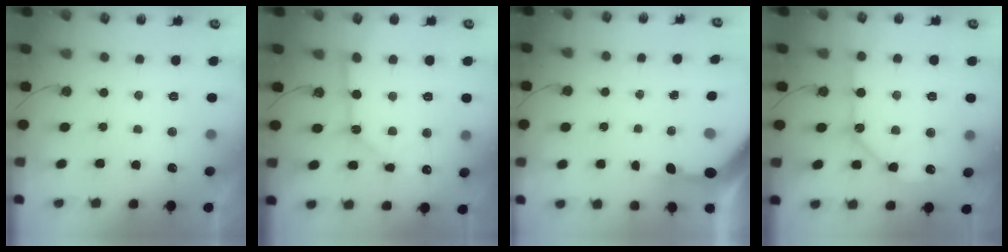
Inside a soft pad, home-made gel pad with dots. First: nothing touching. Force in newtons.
{"total": 12.1, "press": 12.0, "slide": 1.5}
{"total": 6.2, "press": 6.2, "slide": 0.7}
{"total": 11.7, "press": 11.6, "slide": 1.1}